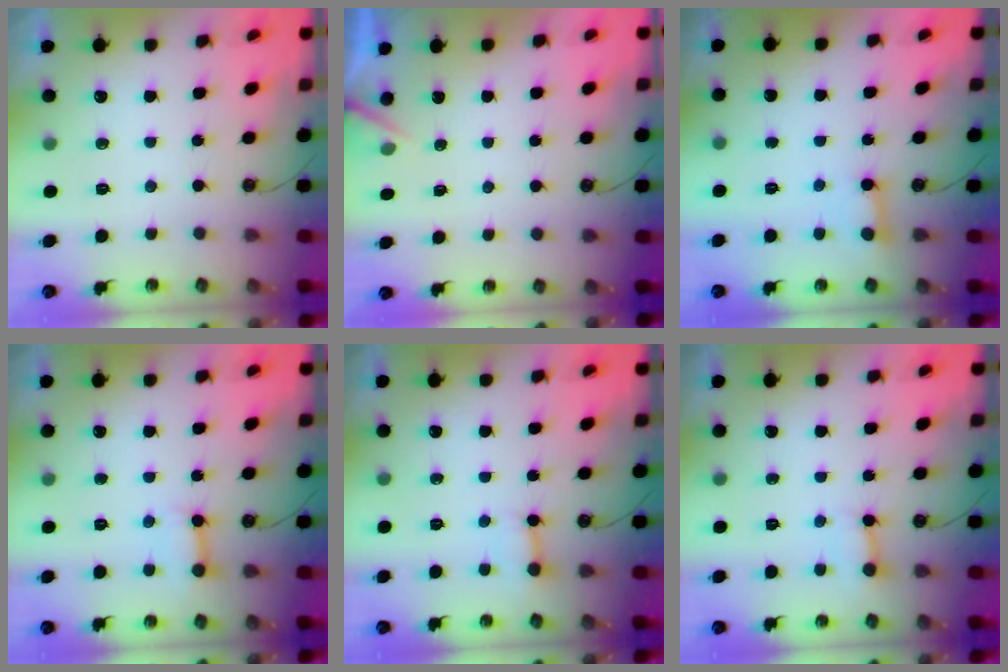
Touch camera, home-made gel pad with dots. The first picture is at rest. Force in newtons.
{"total": 3.1, "press": 3.1, "slide": 0.2}
{"total": 2.6, "press": 2.5, "slide": 0.3}
{"total": 6.2, "press": 6.2, "slide": 0.9}
{"total": 3.0, "press": 2.9, "slide": 0.5}
{"total": 3.1, "press": 3.1, "slide": 0.2}